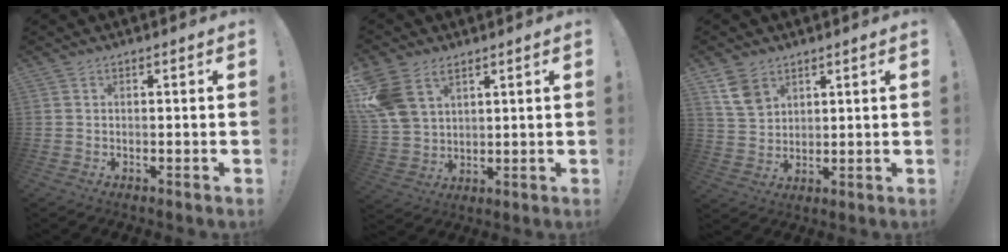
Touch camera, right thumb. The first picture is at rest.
{"total": 10.3, "force": [5.8, 6.9, 4.9], "torque": [-0.100, -0.027, 0.118]}
{"total": 8.0, "force": [5.1, 5.2, 3.3], "torque": [-0.055, -0.018, 0.103]}